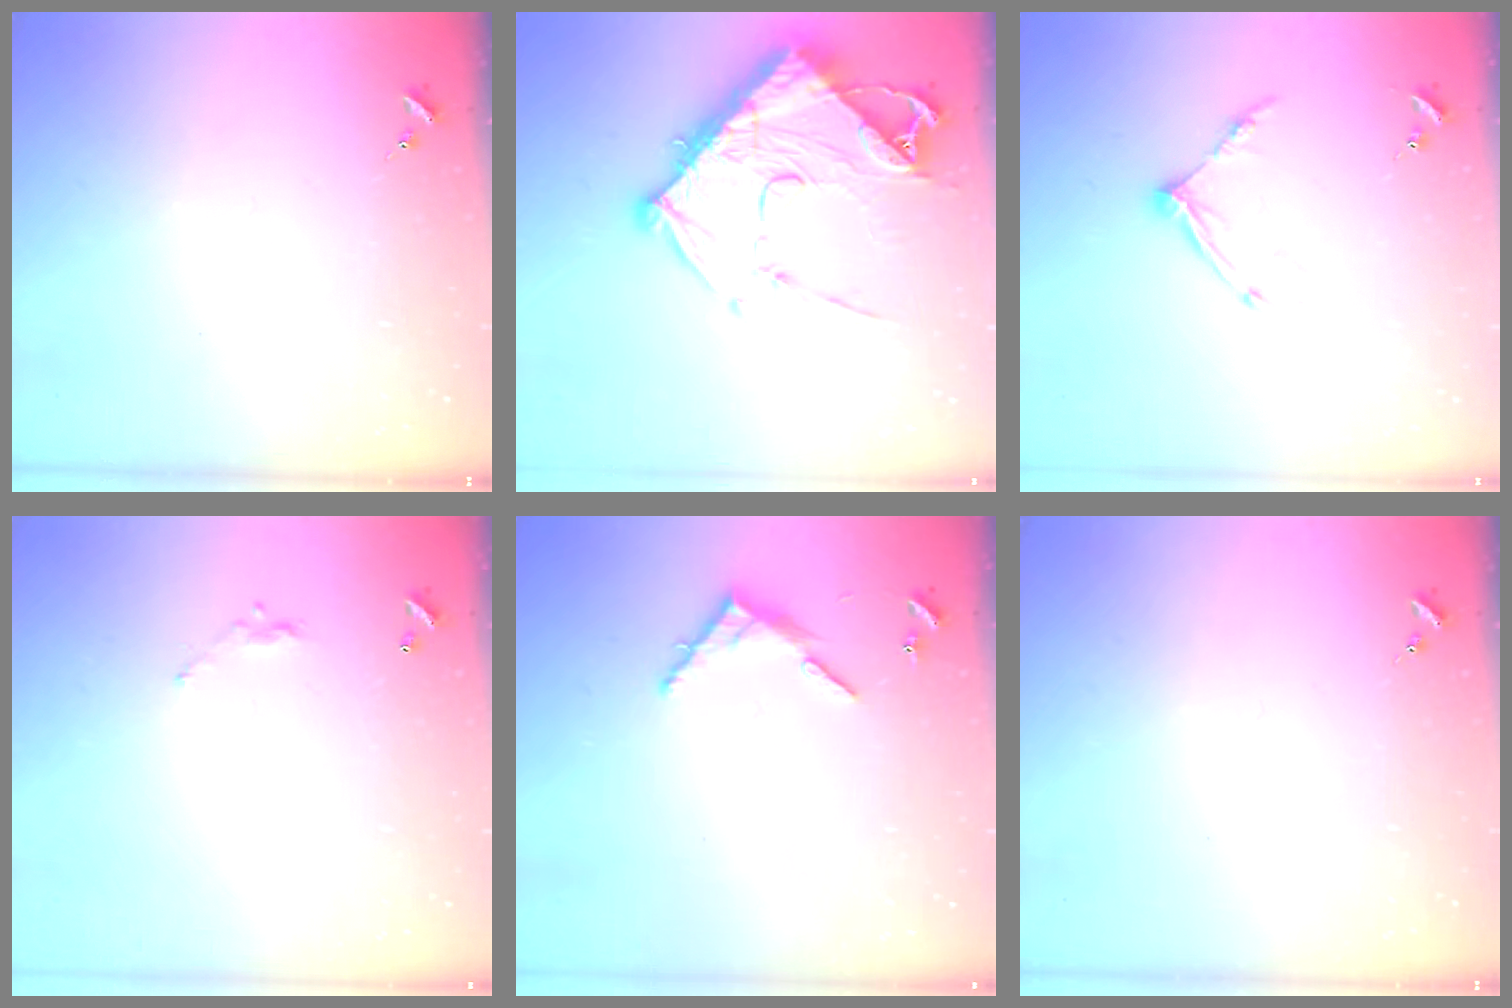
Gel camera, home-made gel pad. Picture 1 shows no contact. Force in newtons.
{"total": 17.9, "press": 17.8, "slide": 2.0}
{"total": 10.0, "press": 9.9, "slide": 0.7}
{"total": 4.8, "press": 4.8, "slide": 0.3}
{"total": 6.9, "press": 6.9, "slide": 0.5}
{"total": 0.0}